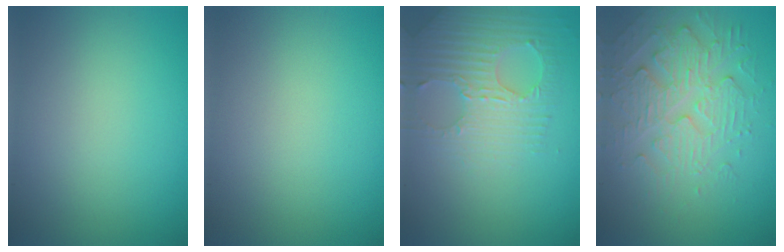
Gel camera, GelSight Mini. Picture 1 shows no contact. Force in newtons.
{"total": 0.0}
{"total": 3.1, "press": 3.0, "slide": 0.6}
{"total": 4.4, "press": 3.9, "slide": 2.1}